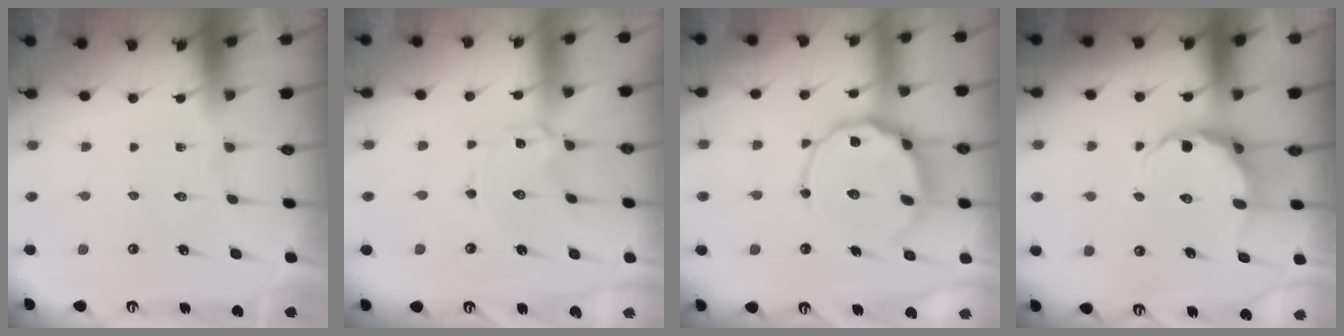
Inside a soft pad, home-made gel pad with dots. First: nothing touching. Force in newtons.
{"total": 1.4, "press": 1.4, "slide": 0.2}
{"total": 14.0, "press": 13.9, "slide": 1.2}
{"total": 6.5, "press": 6.3, "slide": 1.6}